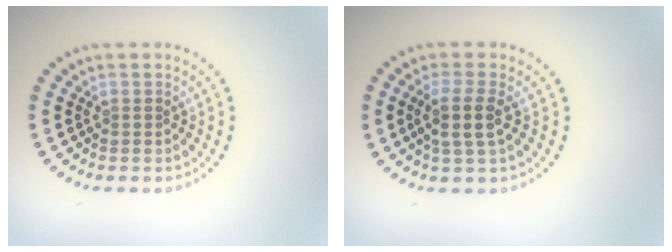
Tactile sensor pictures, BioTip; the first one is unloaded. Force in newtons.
{"total": 2.8, "press": 2.4, "slide": 1.4}